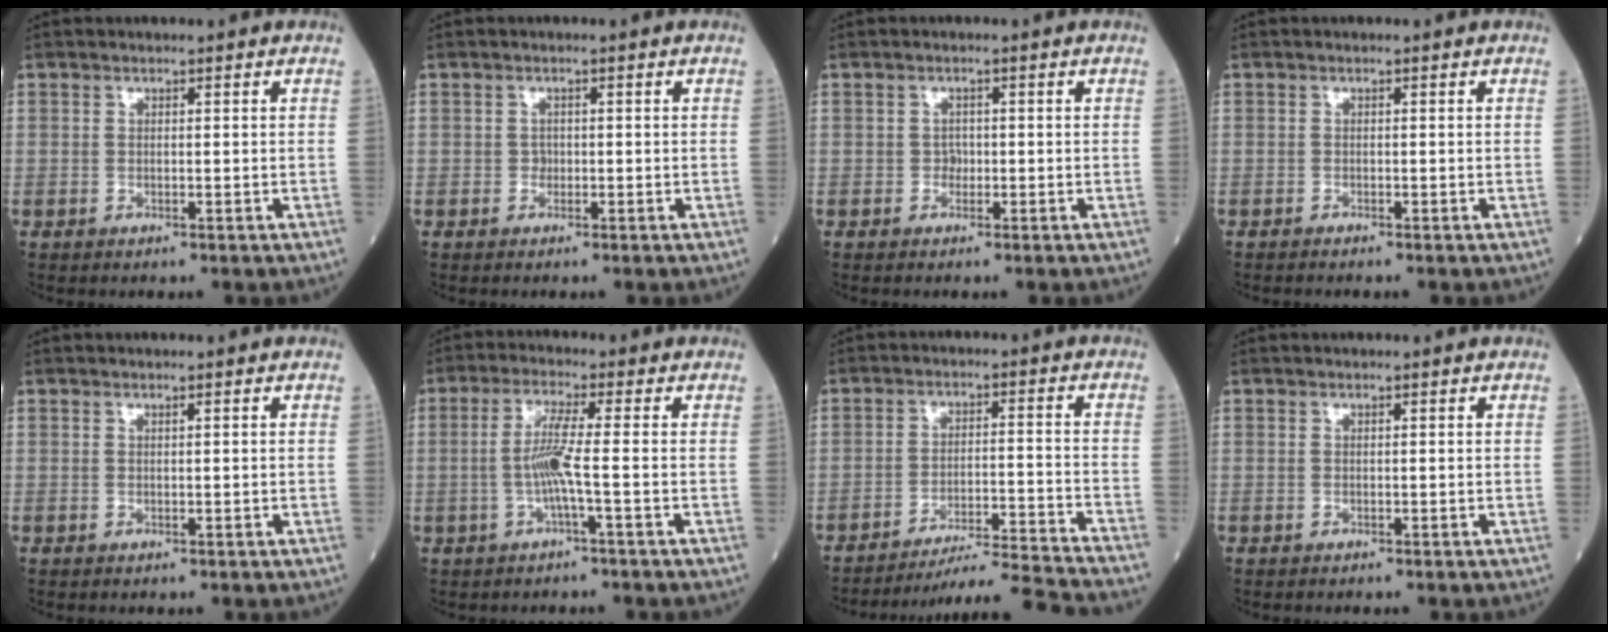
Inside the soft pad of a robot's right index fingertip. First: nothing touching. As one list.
[{"total": 0.8, "force": [-0.2, 0.8, 0.3], "torque": [-0.001, 0.003, -0.004]}, {"total": 1.1, "force": [-0.3, 0.9, 0.6], "torque": [-0.005, 0.004, -0.006]}, {"total": 0.5, "force": [-0.5, -0.1, 0.0], "torque": [-0.002, -0.001, -0.013]}, {"total": 0.0}, {"total": 5.1, "force": [-0.9, -0.6, 5.0], "torque": [-0.106, 0.003, -0.021]}, {"total": 13.6, "force": [-13.0, -2.9, 2.6], "torque": [-0.021, -0.011, -0.199]}, {"total": 0.0}]